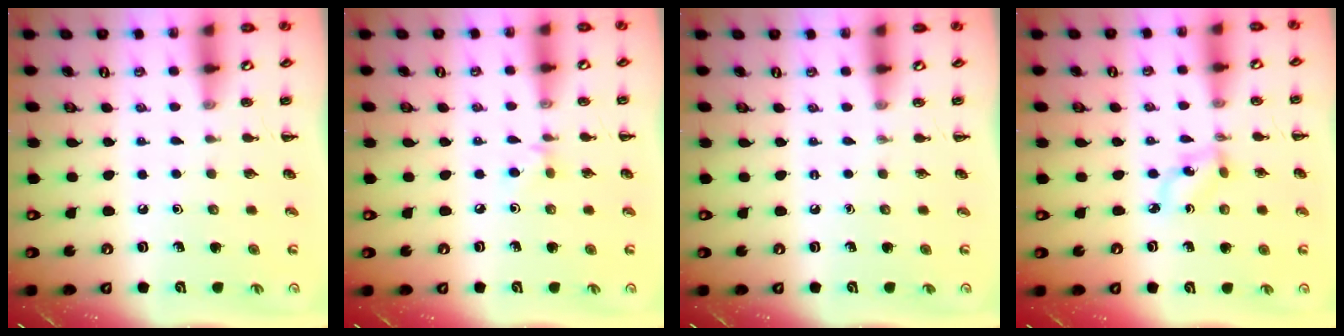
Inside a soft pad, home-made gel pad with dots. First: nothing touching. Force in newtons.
{"total": 3.9, "press": 3.6, "slide": 1.5}
{"total": 0.0}
{"total": 2.0, "press": 2.0, "slide": 0.5}